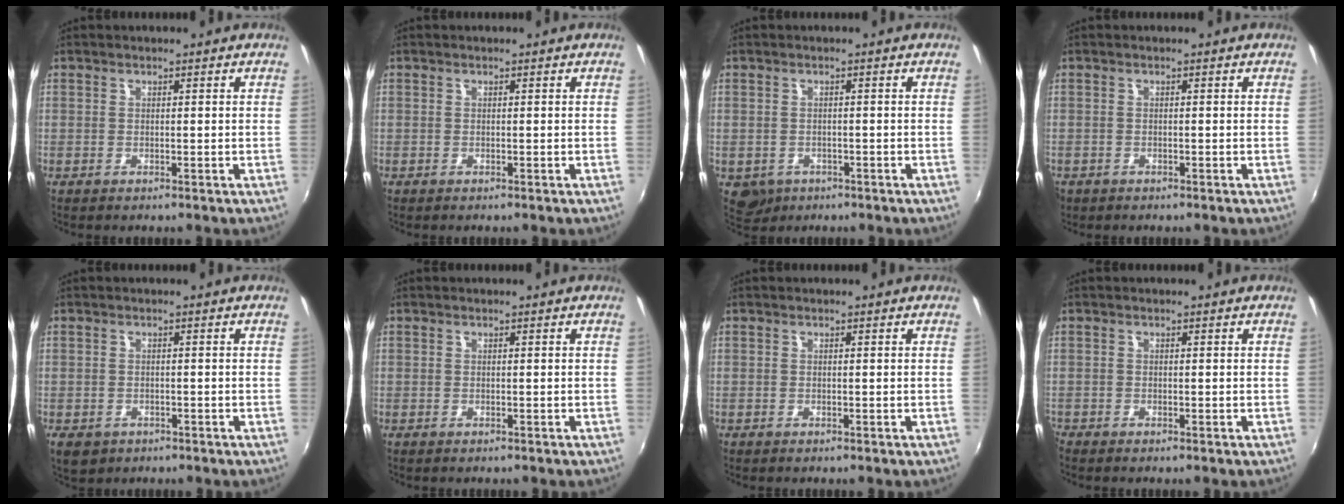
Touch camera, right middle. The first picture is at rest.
{"total": 0.0}
{"total": 3.9, "force": [-1.6, 3.2, 1.4], "torque": [-0.031, -0.006, -0.018]}
{"total": 1.6, "force": [-1.0, 1.1, 0.4], "torque": [-0.014, -0.004, -0.016]}
{"total": 4.6, "force": [-2.3, 3.4, 2.1], "torque": [-0.048, -0.013, -0.032]}
{"total": 0.0}
{"total": 0.0}
{"total": 0.7, "force": [-0.6, 0.1, 0.0], "torque": [-0.001, -0.004, -0.017]}